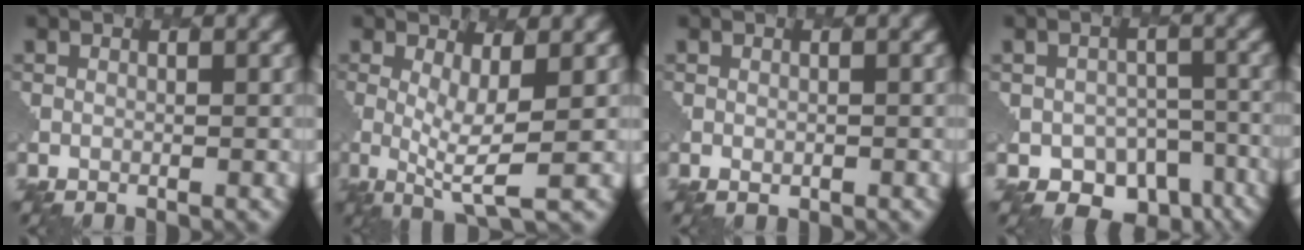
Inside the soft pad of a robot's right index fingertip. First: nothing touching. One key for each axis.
{"total": 3.7, "fx": 0.4, "fy": 0.8, "fz": 3.6, "tx": -0.067, "ty": -0.010, "tz": 0.006}
{"total": 0.6, "fx": 0.0, "fy": 0.6, "fz": 0.3, "tx": -0.006, "ty": -0.004, "tz": 0.001}
{"total": 7.2, "fx": -4.3, "fy": 4.9, "fz": 2.9, "tx": -0.034, "ty": -0.024, "tz": -0.050}